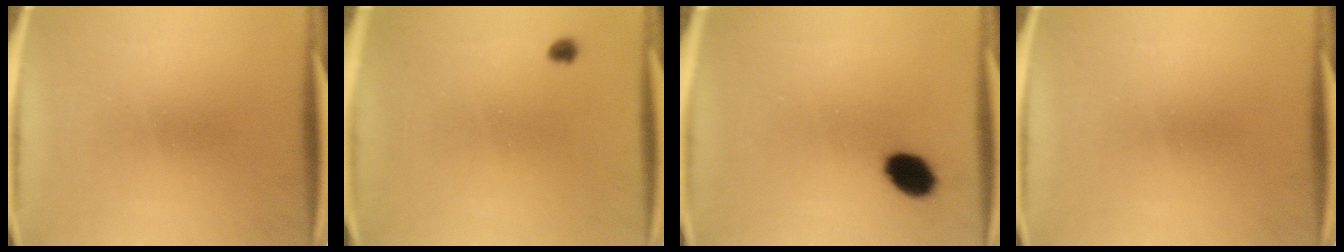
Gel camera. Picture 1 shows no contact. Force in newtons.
{"total": 1.1}
{"total": 6.7}
{"total": 0.0}